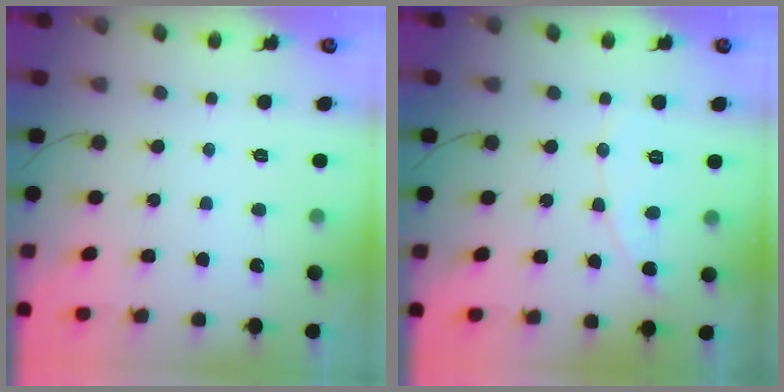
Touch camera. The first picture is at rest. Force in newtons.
{"total": 4.2, "press": 4.2, "slide": 0.3}